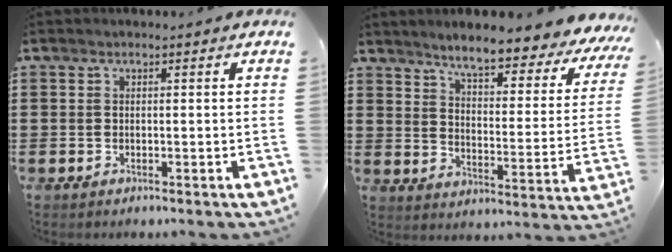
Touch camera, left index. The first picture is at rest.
{"total": 6.6, "force": [5.8, 0.0, 3.2], "torque": [-0.073, -0.046, 0.091]}